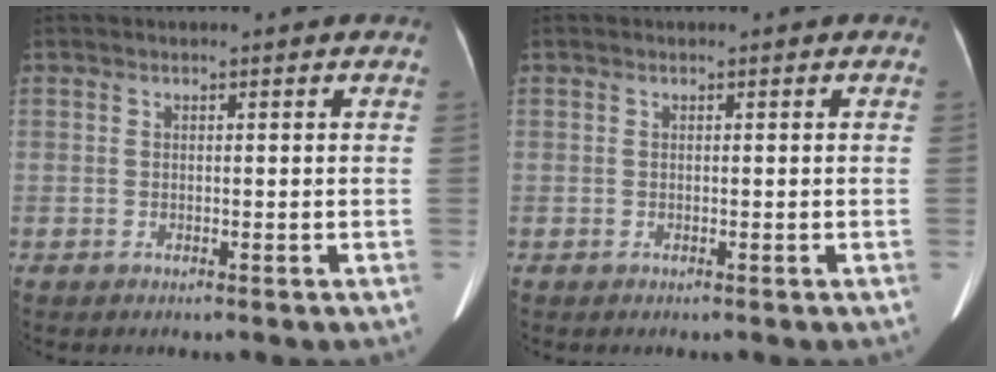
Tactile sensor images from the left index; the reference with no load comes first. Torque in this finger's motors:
{"motor_torque": [0.02, 0.02, 0.00, 0.01]}